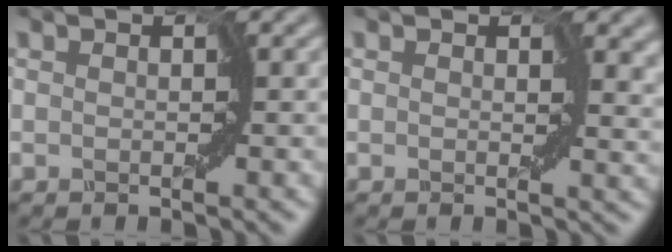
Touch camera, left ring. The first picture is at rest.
{"total": 3.0, "force": [0.9, 2.0, 2.1], "torque": [-0.019, 0.002, 0.006]}